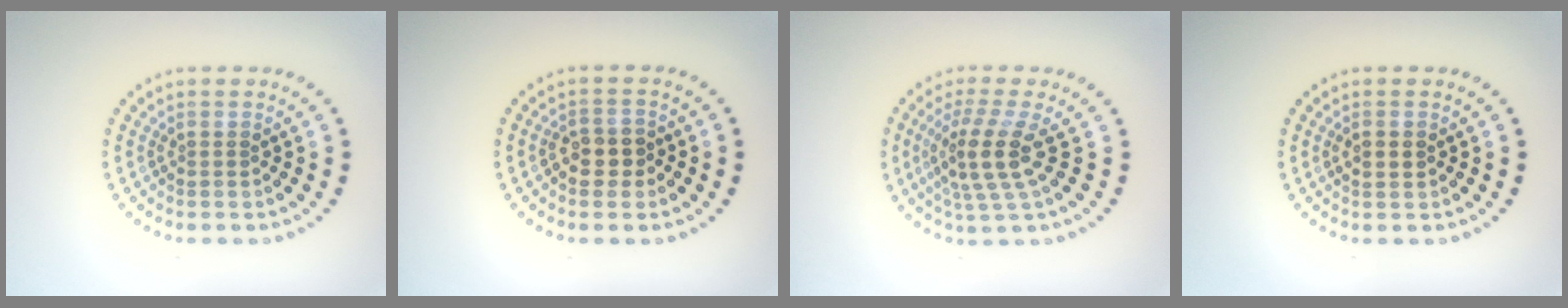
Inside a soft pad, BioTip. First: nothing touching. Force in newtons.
{"total": 2.4, "press": 2.3, "slide": 0.7}
{"total": 4.2, "press": 3.2, "slide": 2.8}
{"total": 1.9, "press": 1.9, "slide": 0.2}